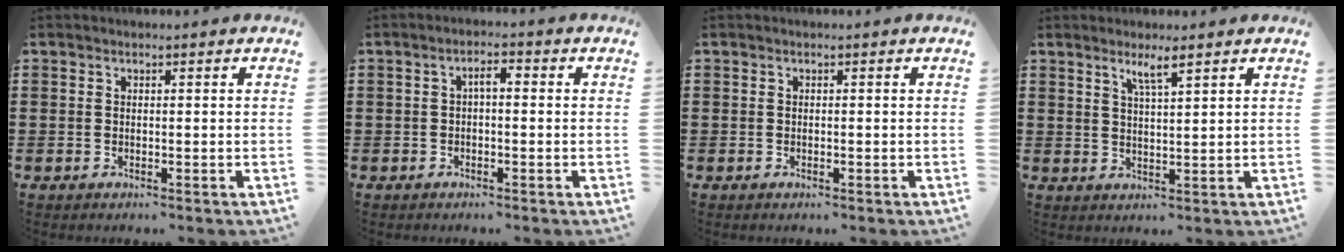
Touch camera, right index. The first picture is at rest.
{"total": 2.1, "force": [-0.4, 0.7, 2.0], "torque": [-0.039, 0.007, -0.010]}
{"total": 0.0}
{"total": 3.0, "force": [2.1, 0.1, 2.1], "torque": [-0.046, 0.000, 0.036]}